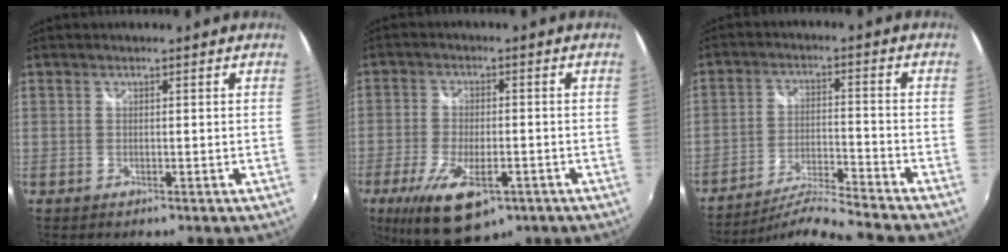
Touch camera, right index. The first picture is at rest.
{"total": 14.6, "force": [-7.8, 6.0, 10.8], "torque": [-0.229, -0.042, -0.124]}
{"total": 10.4, "force": [-9.9, -1.9, 2.6], "torque": [-0.065, -0.001, -0.174]}